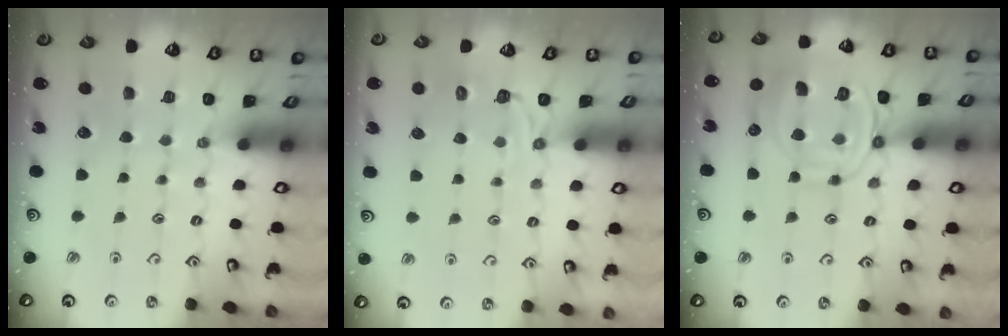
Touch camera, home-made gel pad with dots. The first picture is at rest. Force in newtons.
{"total": 3.0, "press": 1.6, "slide": 2.5}
{"total": 13.3, "press": 13.2, "slide": 1.2}